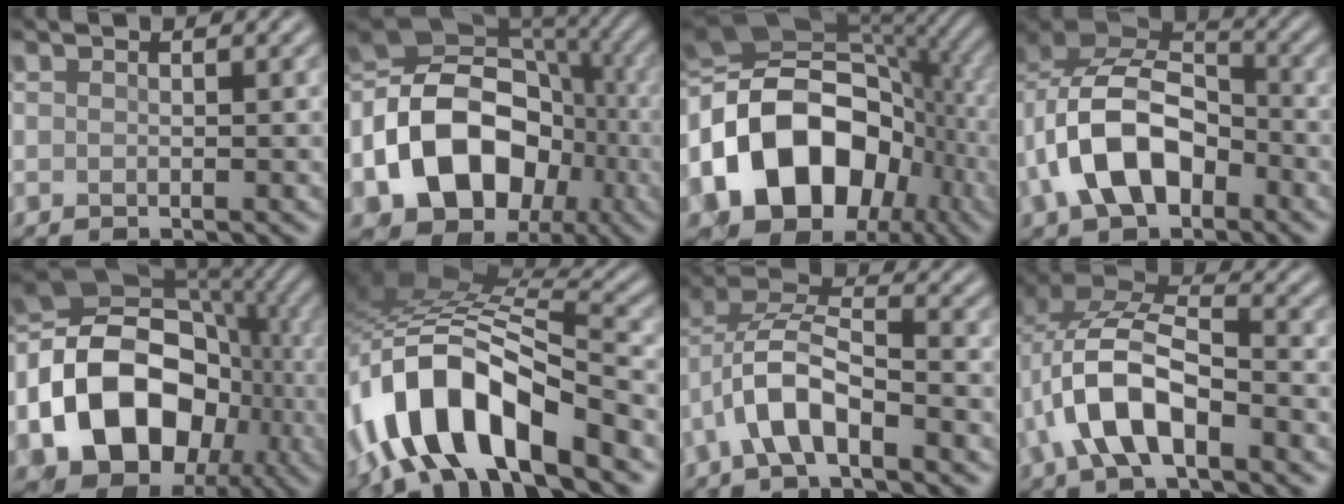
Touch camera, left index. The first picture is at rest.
{"total": 15.2, "force": [-4.3, 11.5, 9.0], "torque": [-0.169, 0.002, -0.079]}
{"total": 18.1, "force": [-3.3, 13.4, 11.6], "torque": [-0.215, 0.008, -0.065]}
{"total": 9.9, "force": [-2.9, 6.4, 7.0], "torque": [-0.139, 0.012, -0.060]}
{"total": 16.8, "force": [-4.2, 12.6, 10.3], "torque": [-0.191, 0.001, -0.075]}
{"total": 12.1, "force": [-6.9, 4.9, 8.6], "torque": [-0.162, 0.007, -0.140]}
{"total": 6.2, "force": [-2.7, 2.6, 4.9], "torque": [-0.096, 0.014, -0.055]}
{"total": 8.2, "force": [-2.6, 4.1, 6.5], "torque": [-0.135, 0.012, -0.052]}